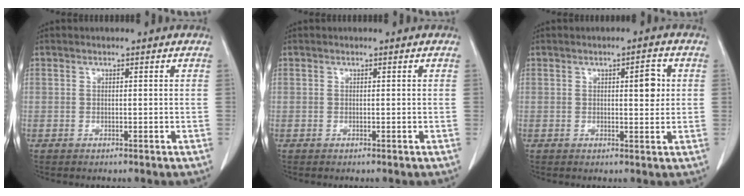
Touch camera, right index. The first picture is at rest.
{"total": 0.0}
{"total": 3.5, "force": [0.8, 1.1, 3.2], "torque": [-0.044, 0.001, 0.009]}